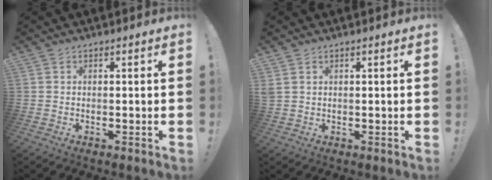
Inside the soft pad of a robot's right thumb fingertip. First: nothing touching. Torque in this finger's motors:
{"motor_torque": [-0.01, 0.01, 0.15, 0.02, 0.00]}